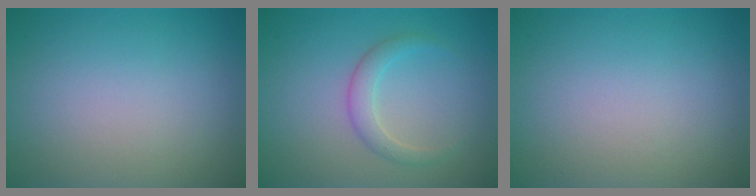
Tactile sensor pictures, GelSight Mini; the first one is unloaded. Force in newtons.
{"total": 2.0, "press": 2.0, "slide": 0.1}
{"total": 0.0}